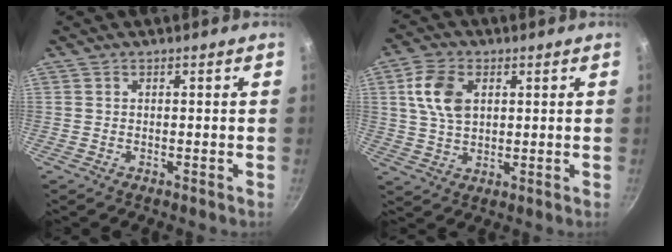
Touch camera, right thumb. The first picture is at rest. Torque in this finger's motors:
{"motor_torque": [0.09, 1.40, 0.68, -0.88, 0.07]}